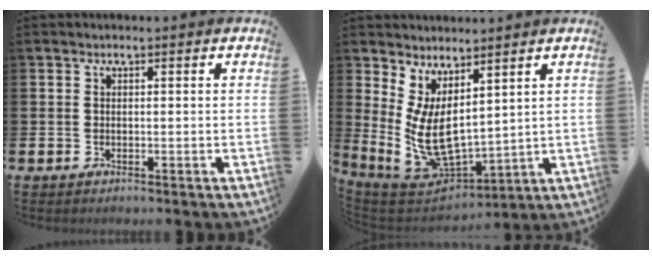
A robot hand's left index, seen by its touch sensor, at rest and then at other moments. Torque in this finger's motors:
{"motor_torque": [2.14, 0.00, 1.05, 0.21]}